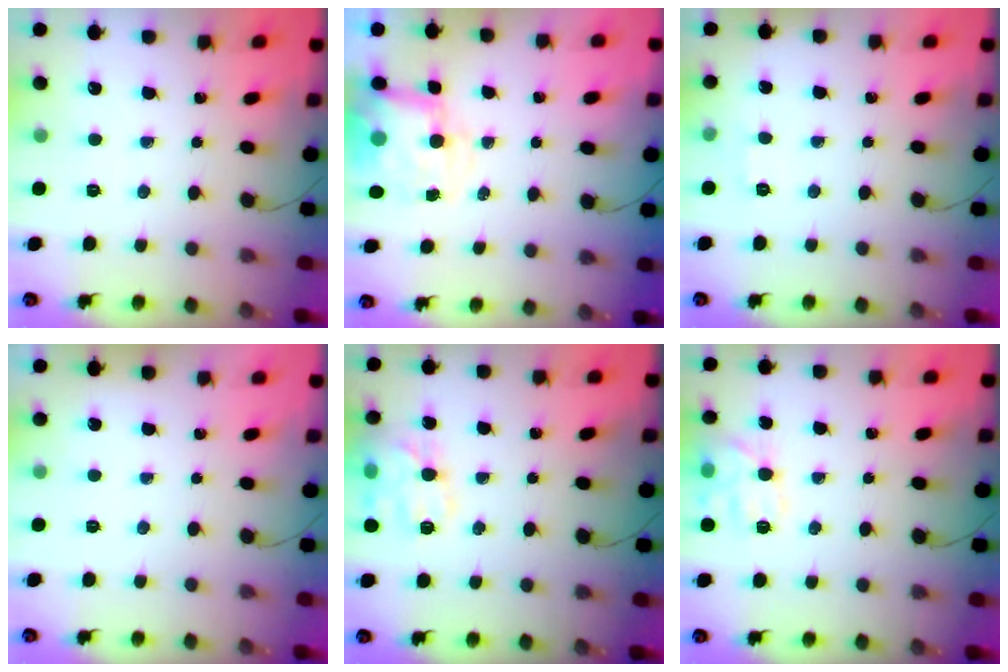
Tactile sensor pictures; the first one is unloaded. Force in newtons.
{"total": 7.6, "press": 7.4, "slide": 1.7}
{"total": 1.9, "press": 1.4, "slide": 1.3}
{"total": 1.9, "press": 1.9, "slide": 0.3}
{"total": 13.6, "press": 13.6, "slide": 0.9}
{"total": 11.9, "press": 11.9, "slide": 0.2}